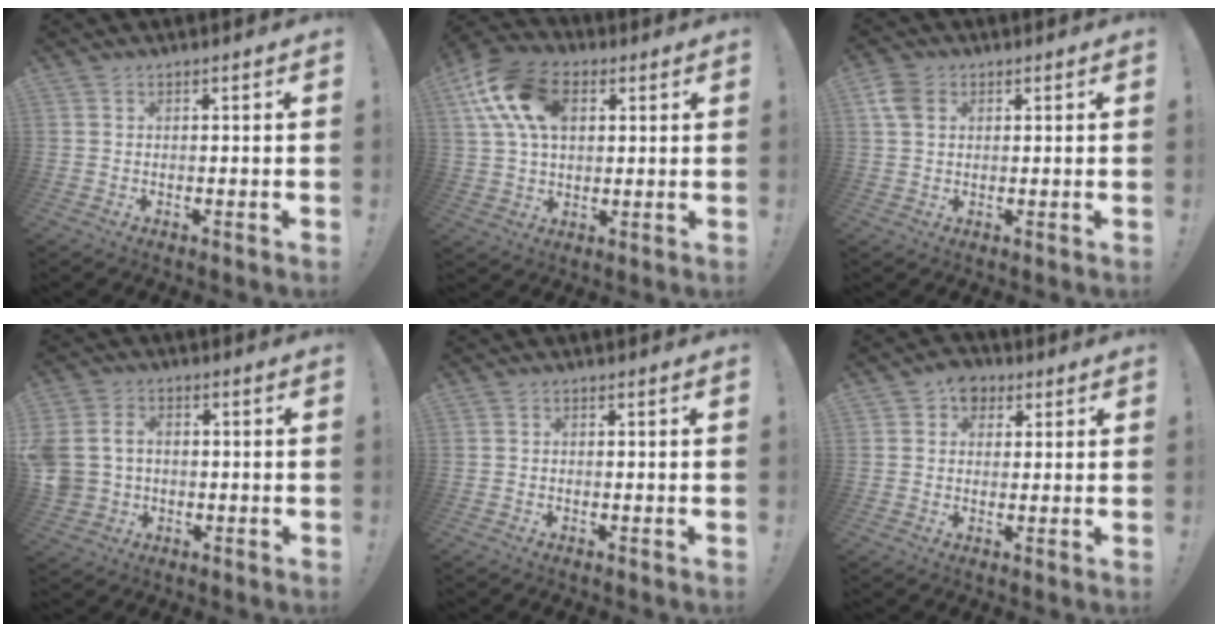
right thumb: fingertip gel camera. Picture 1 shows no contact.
{"total": 17.7, "force": [6.4, 11.6, 11.8], "torque": [-0.210, -0.005, 0.122]}
{"total": 6.1, "force": [2.0, 4.4, 3.7], "torque": [-0.069, 0.004, 0.040]}
{"total": 8.1, "force": [0.7, 6.7, 4.6], "torque": [-0.102, 0.006, 0.020]}
{"total": 0.5, "force": [-0.5, 0.1, 0.2], "torque": [-0.010, 0.002, -0.007]}
{"total": 5.6, "force": [1.9, 4.8, 2.1], "torque": [-0.024, -0.003, 0.035]}